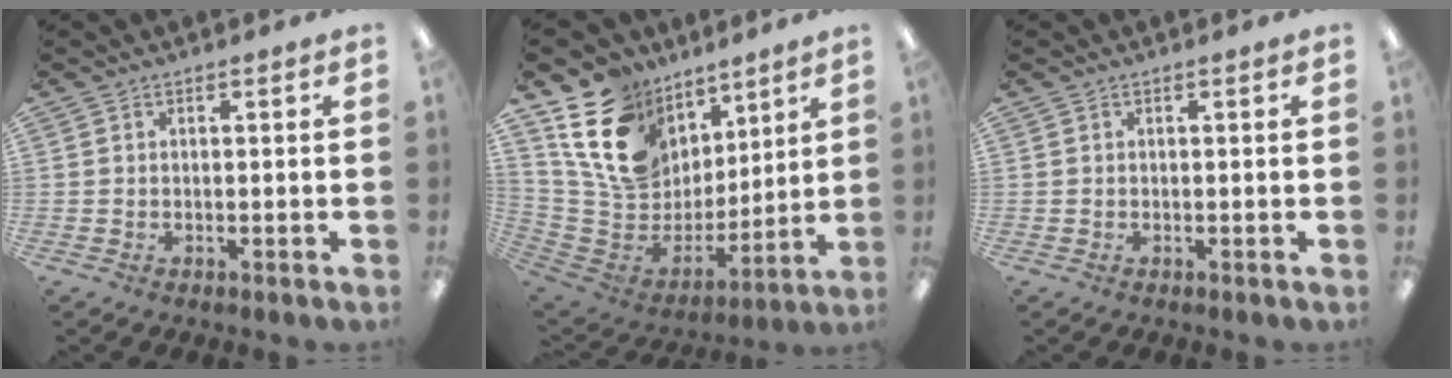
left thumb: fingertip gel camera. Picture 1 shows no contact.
{"total": 19.4, "force": [9.6, 14.5, 8.7], "torque": [-0.159, -0.041, 0.191]}
{"total": 0.0}